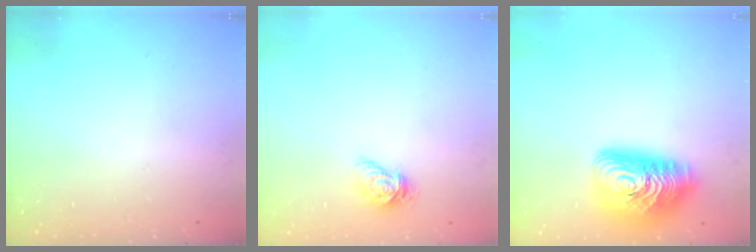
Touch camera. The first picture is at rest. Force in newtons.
{"total": 6.4, "press": 6.4, "slide": 0.1}
{"total": 18.5, "press": 18.5, "slide": 1.1}